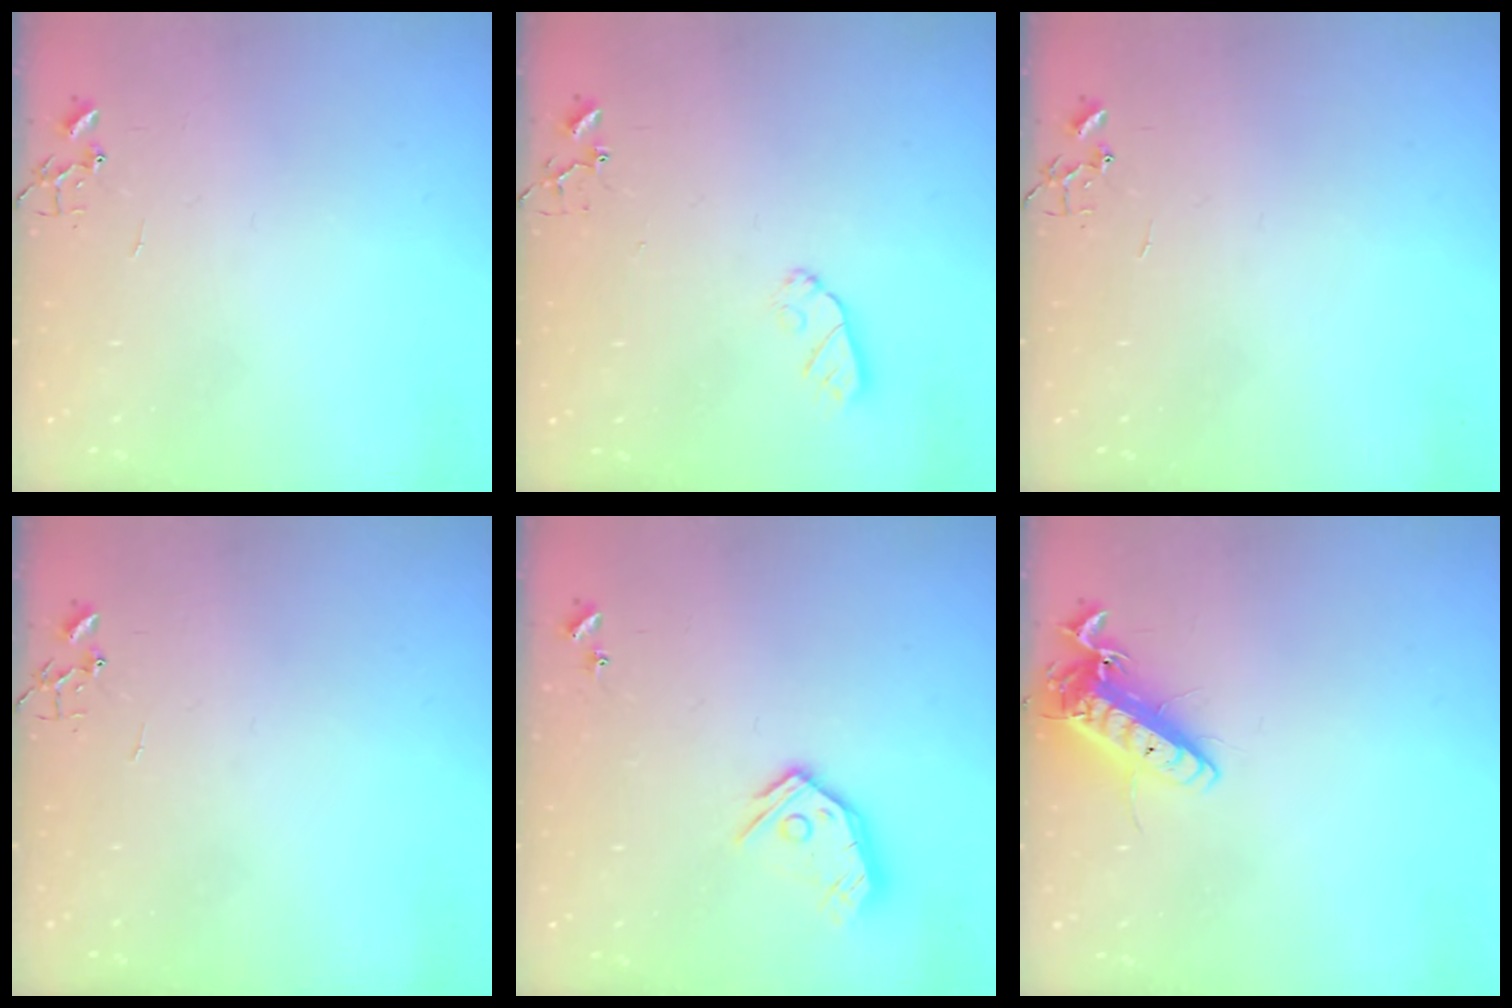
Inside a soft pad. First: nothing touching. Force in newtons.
{"total": 6.6, "press": 6.6, "slide": 0.2}
{"total": 0.0}
{"total": 0.0}
{"total": 12.2, "press": 12.1, "slide": 1.5}
{"total": 14.0, "press": 13.9, "slide": 2.0}